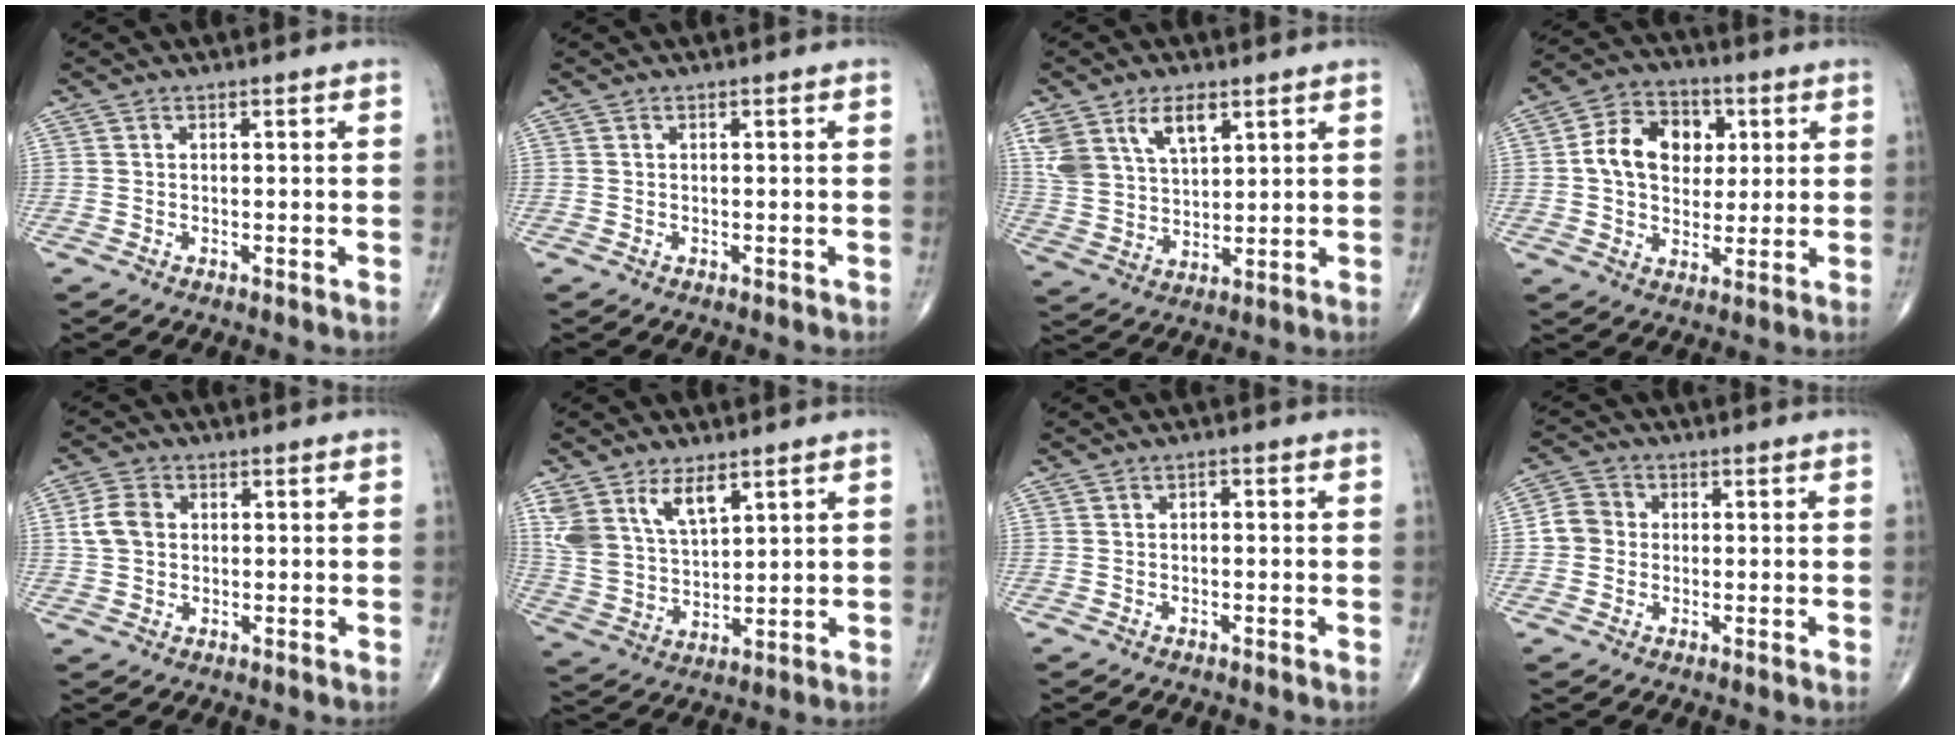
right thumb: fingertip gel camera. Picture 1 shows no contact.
{"total": 0.0}
{"total": 10.7, "force": [5.7, 5.8, 7.0], "torque": [-0.126, -0.017, 0.120]}
{"total": 12.5, "force": [2.1, 9.4, 8.1], "torque": [-0.101, 0.008, 0.029]}
{"total": 5.2, "force": [0.7, 4.0, 3.3], "torque": [-0.062, 0.007, 0.011]}
{"total": 10.1, "force": [5.9, 5.1, 6.5], "torque": [-0.115, -0.023, 0.127]}
{"total": 1.0, "force": [-0.1, 0.6, 0.8], "torque": [-0.007, 0.006, -0.006]}
{"total": 4.8, "force": [-0.2, 4.5, 1.8], "torque": [-0.018, 0.012, -0.013]}